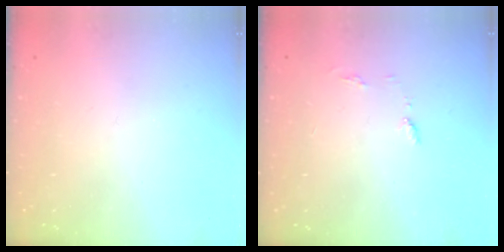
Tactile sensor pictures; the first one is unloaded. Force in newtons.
{"total": 5.4, "press": 5.4, "slide": 0.6}